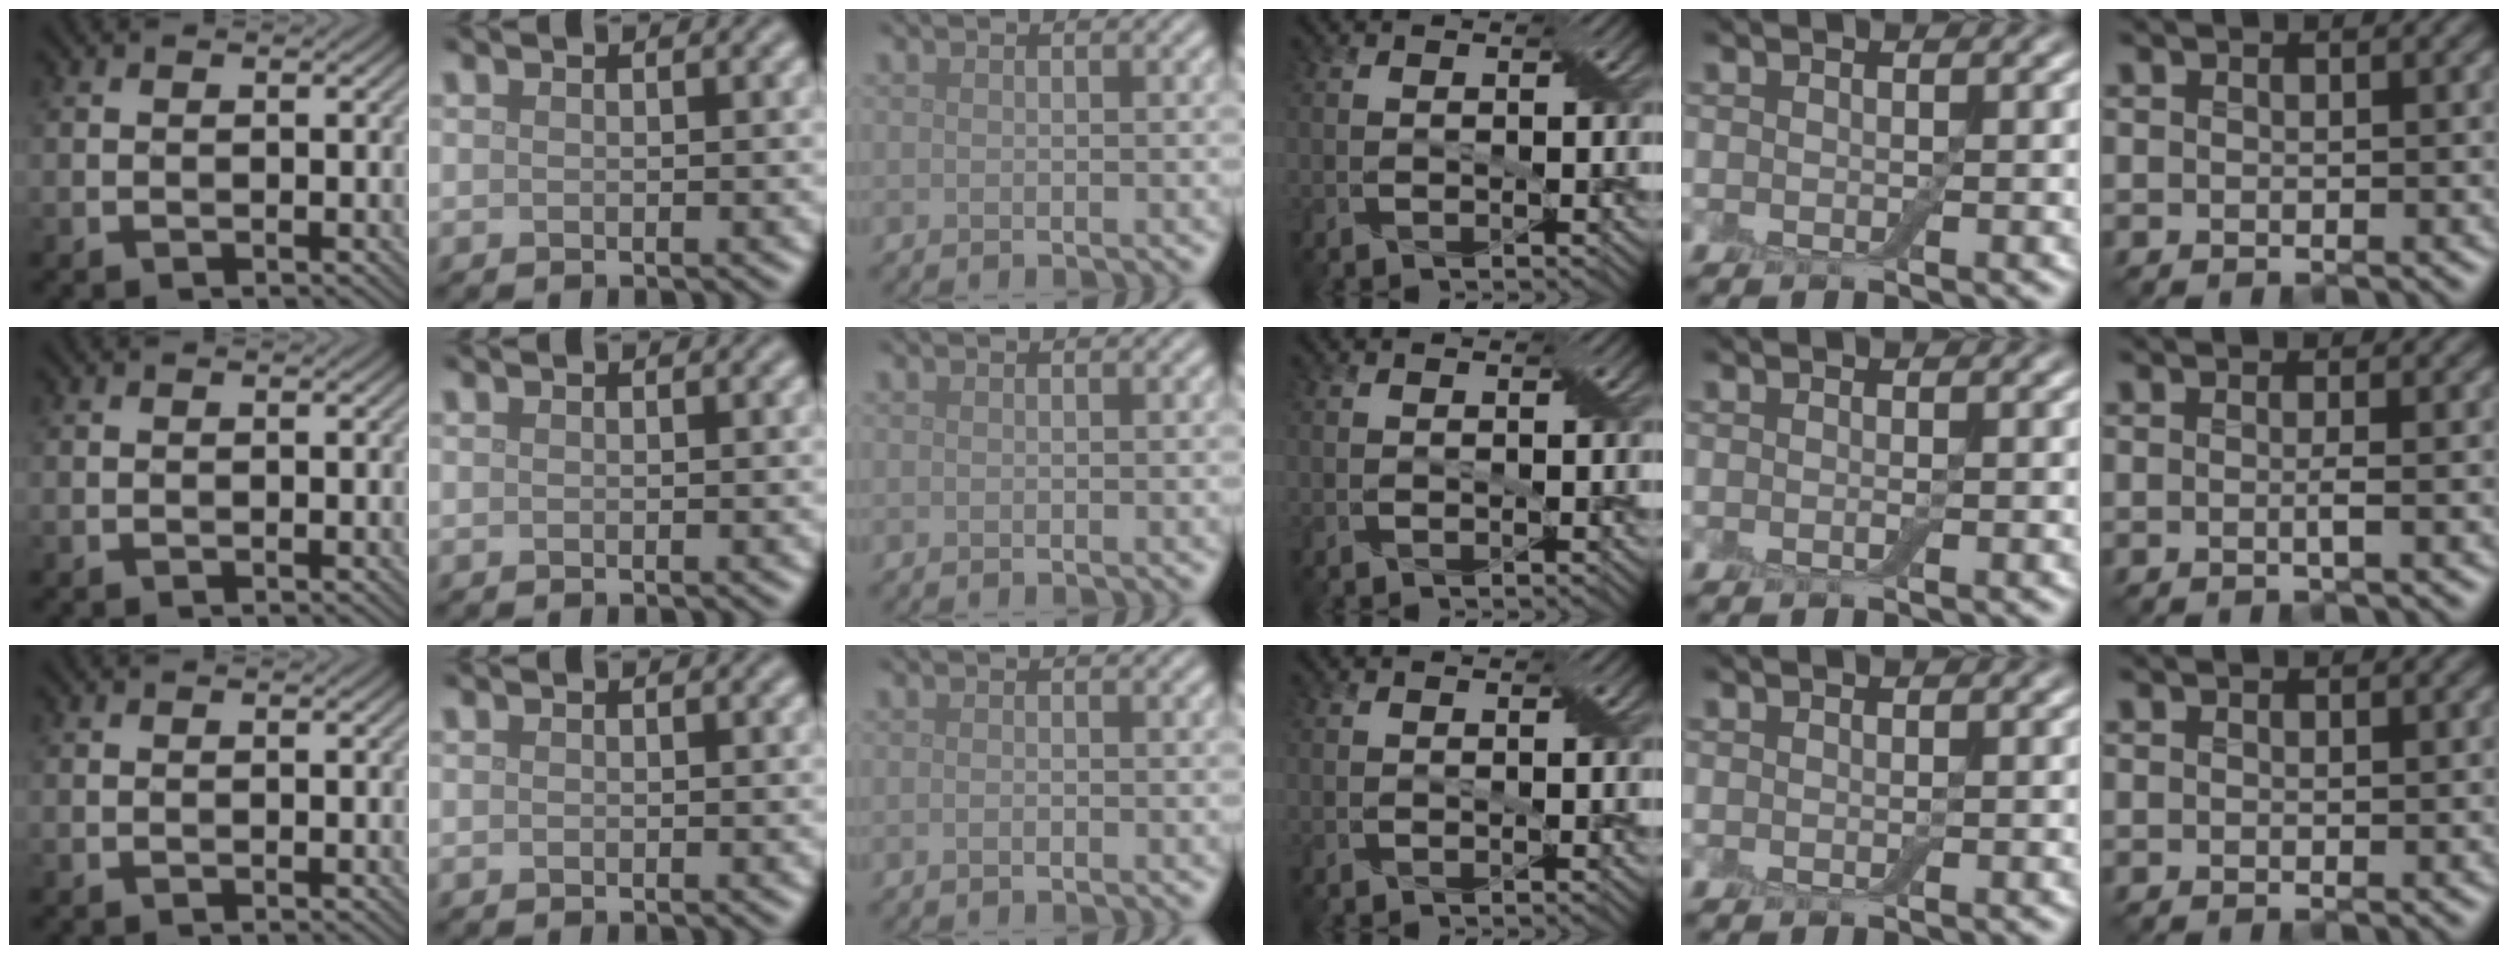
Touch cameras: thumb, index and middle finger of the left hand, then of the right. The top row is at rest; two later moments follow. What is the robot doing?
{"motion": "extract", "object": "drawer"}